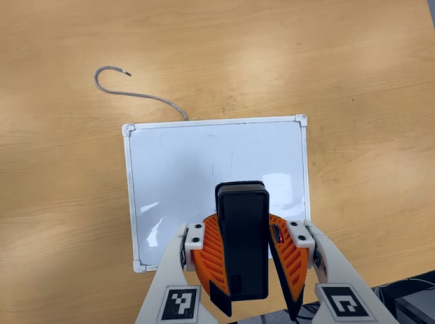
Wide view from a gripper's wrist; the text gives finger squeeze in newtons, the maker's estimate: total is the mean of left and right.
{"total": 10.9, "left": 10.8, "right": 11.0}